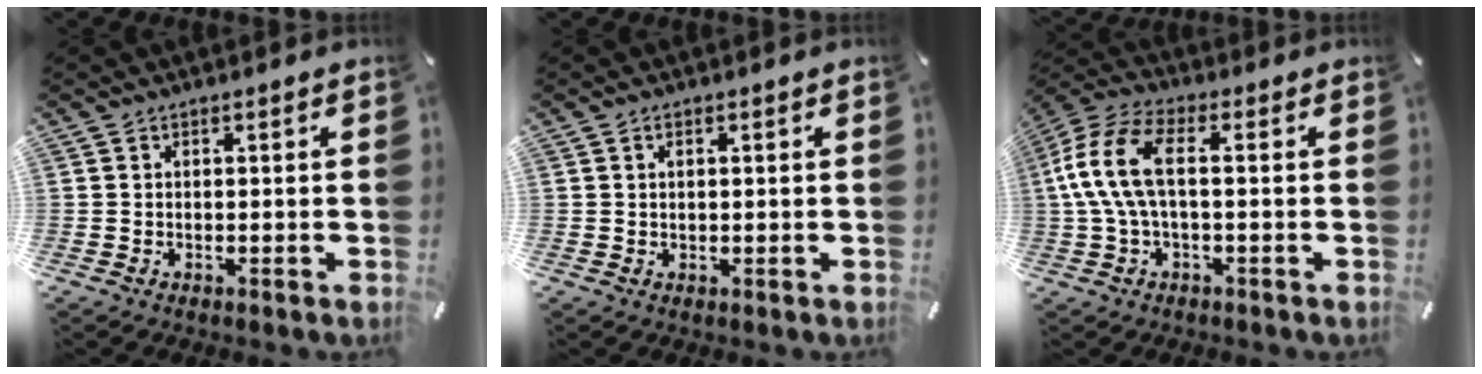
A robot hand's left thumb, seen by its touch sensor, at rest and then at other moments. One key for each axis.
{"total": 1.1, "fx": 0.4, "fy": 0.6, "fz": 0.9, "tx": -0.018, "ty": 0.003, "tz": 0.007}
{"total": 12.3, "fx": 0.1, "fy": 5.9, "fz": 10.8, "tx": -0.232, "ty": -0.002, "tz": 0.000}